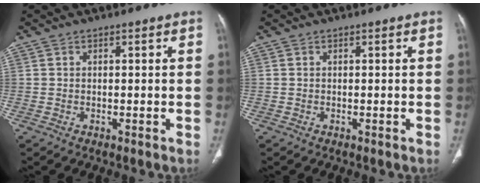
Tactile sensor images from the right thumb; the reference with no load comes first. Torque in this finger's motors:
{"motor_torque": [-0.30, 0.08, -0.21, 0.09, -0.02]}